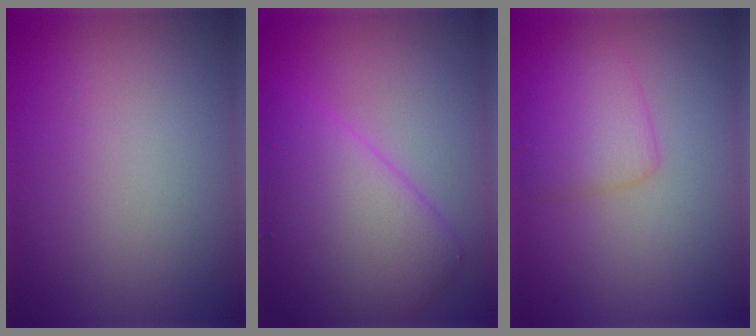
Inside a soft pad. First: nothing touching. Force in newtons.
{"total": 7.9, "press": 7.9, "slide": 0.4}
{"total": 2.9, "press": 2.9, "slide": 0.1}